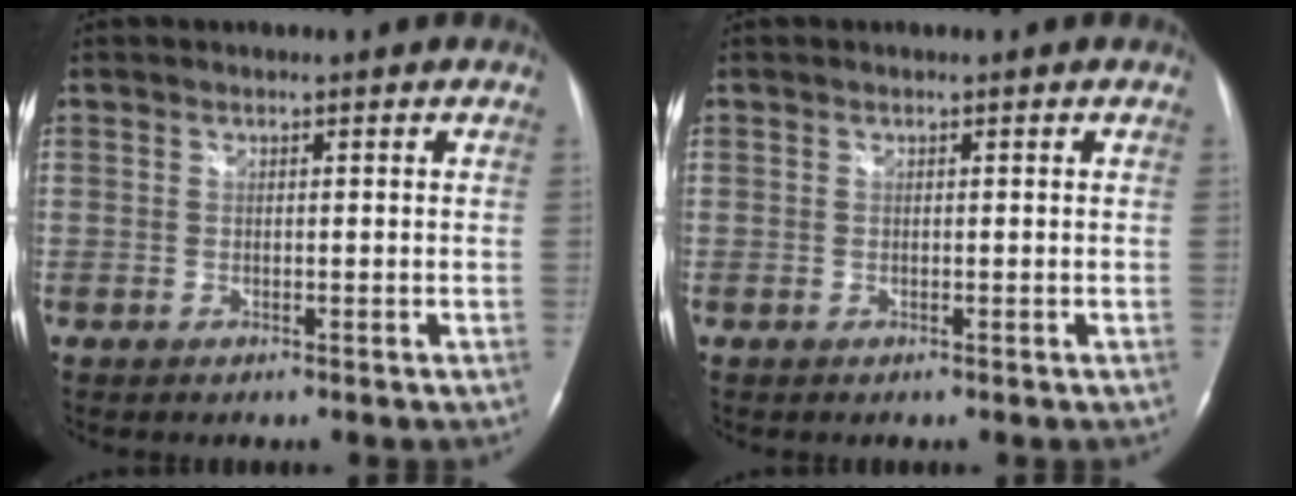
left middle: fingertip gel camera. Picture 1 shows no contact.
{"total": 0.0}